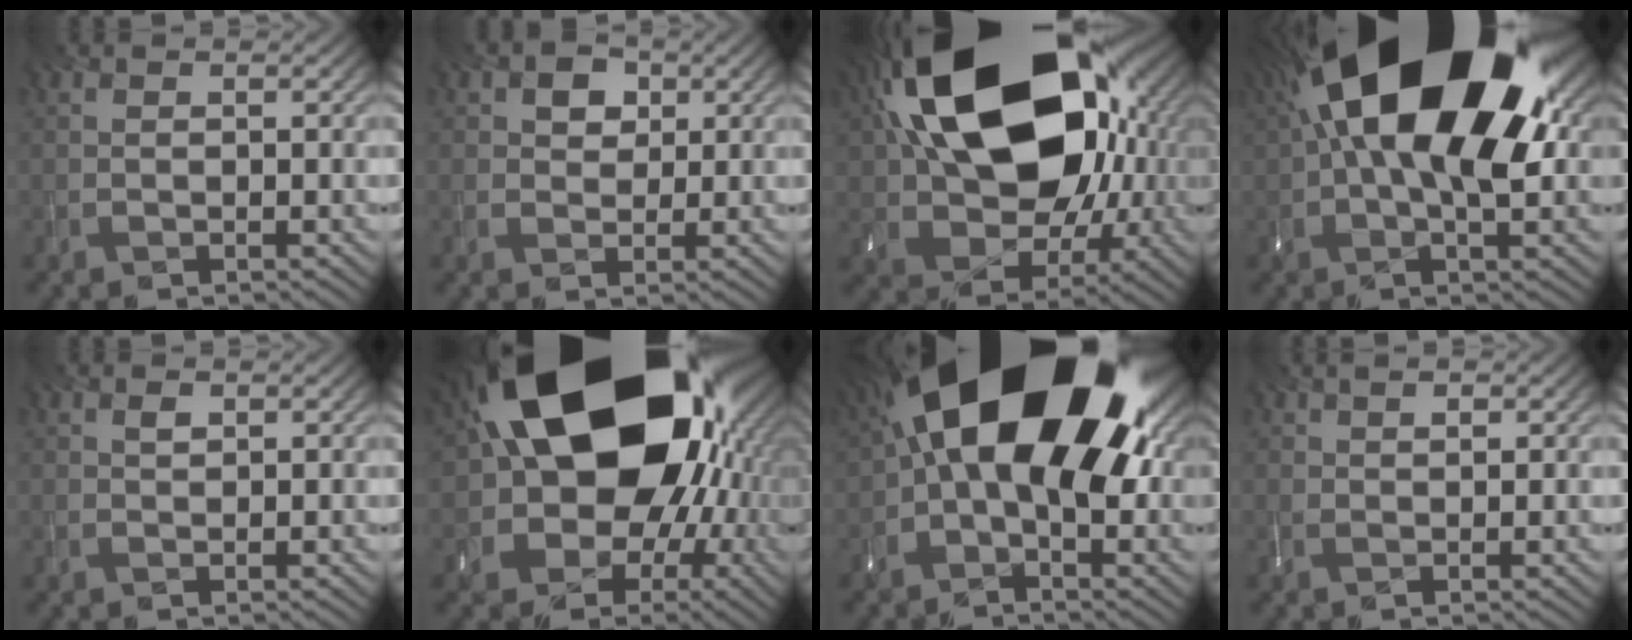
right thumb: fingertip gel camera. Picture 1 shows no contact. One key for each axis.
{"total": 3.0, "fx": 1.3, "fy": 2.4, "fz": 1.3, "tx": -0.028, "ty": 0.004, "tz": 0.016}
{"total": 22.4, "fx": 5.9, "fy": 15.5, "fz": 15.1, "tx": -0.305, "ty": 0.008, "tz": 0.124}
{"total": 21.5, "fx": 7.1, "fy": 11.2, "fz": 16.9, "tx": -0.281, "ty": 0.028, "tz": 0.121}
{"total": 0.7, "fx": 0.5, "fy": 0.3, "fz": 0.4, "tx": -0.007, "ty": 0.001, "tz": 0.010}
{"total": 24.1, "fx": 4.7, "fy": 18.4, "fz": 14.8, "tx": -0.260, "ty": -0.040, "tz": 0.063}
{"total": 21.2, "fx": 4.7, "fy": 11.9, "fz": 16.9, "tx": -0.237, "ty": 0.009, "tz": 0.071}
{"total": 0.8, "fx": 0.7, "fy": 0.2, "fz": 0.3, "tx": -0.003, "ty": 0.000, "tz": 0.014}